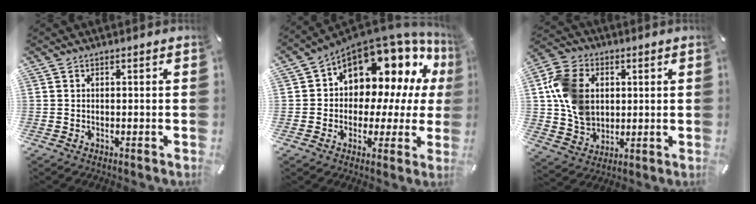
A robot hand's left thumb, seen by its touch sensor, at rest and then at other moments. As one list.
[{"total": 14.5, "force": [7.4, 9.3, 8.3], "torque": [-0.113, -0.070, 0.125]}, {"total": 12.7, "force": [1.9, 10.6, 6.7], "torque": [-0.148, 0.013, 0.038]}]